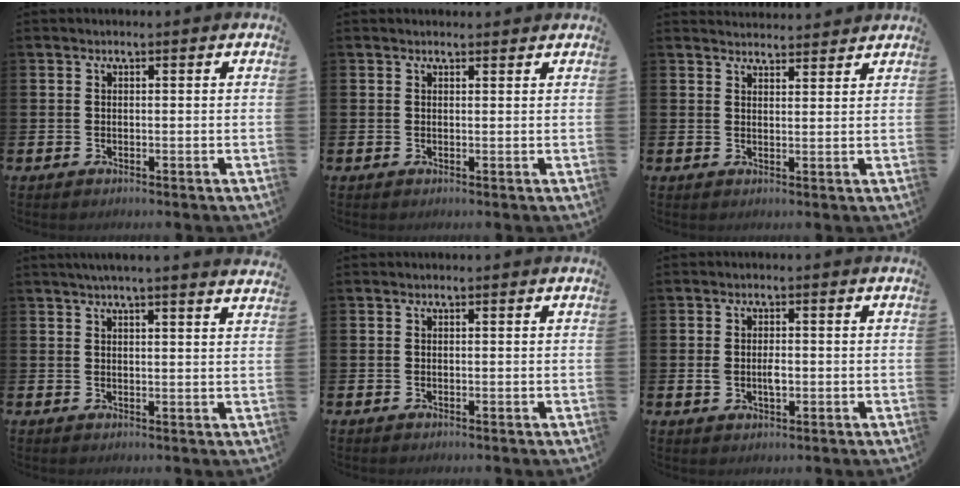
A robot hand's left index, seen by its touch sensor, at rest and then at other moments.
{"total": 0.7, "force": [0.6, 0.2, 0.1], "torque": [0.010, -0.004, 0.009]}
{"total": 2.9, "force": [2.8, 0.4, -0.1], "torque": [0.001, -0.017, 0.051]}
{"total": 3.2, "force": [3.1, -0.6, 0.8], "torque": [-0.019, -0.013, 0.055]}
{"total": 0.0}
{"total": 2.5, "force": [-0.1, 1.5, 2.0], "torque": [-0.025, -0.002, -0.006]}